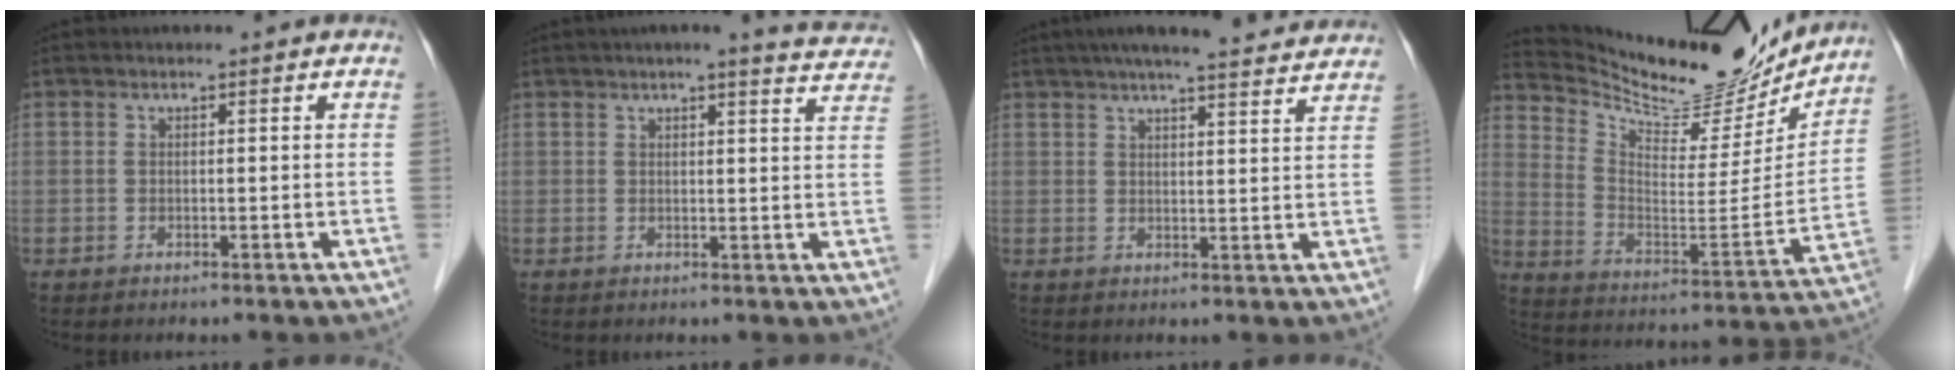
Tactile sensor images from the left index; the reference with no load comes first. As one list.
[{"total": 9.0, "force": [8.2, 0.7, 3.6], "torque": [-0.033, -0.001, 0.075]}, {"total": 15.8, "force": [14.1, 1.5, 6.8], "torque": [-0.100, 0.027, 0.180]}, {"total": 22.6, "force": [21.1, 4.7, 6.7], "torque": [-0.119, -0.047, 0.314]}]